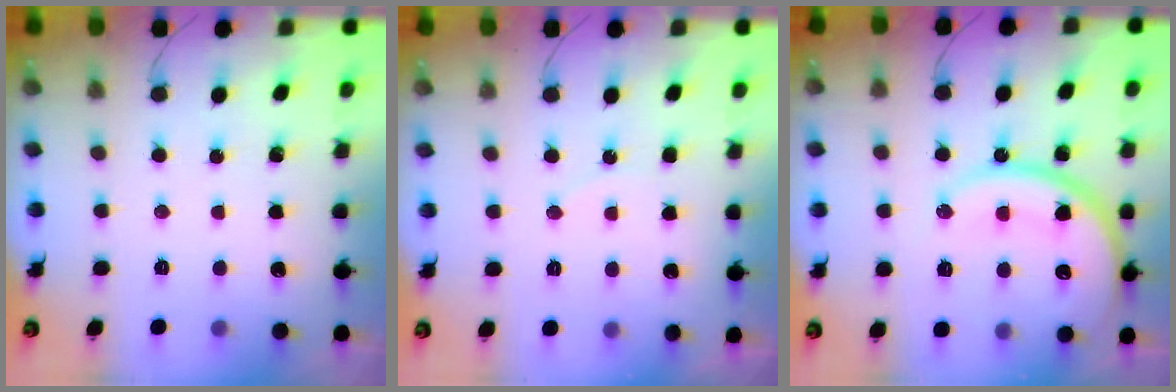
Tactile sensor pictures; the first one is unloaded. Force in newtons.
{"total": 4.8, "press": 4.8, "slide": 0.6}
{"total": 17.8, "press": 17.7, "slide": 1.4}